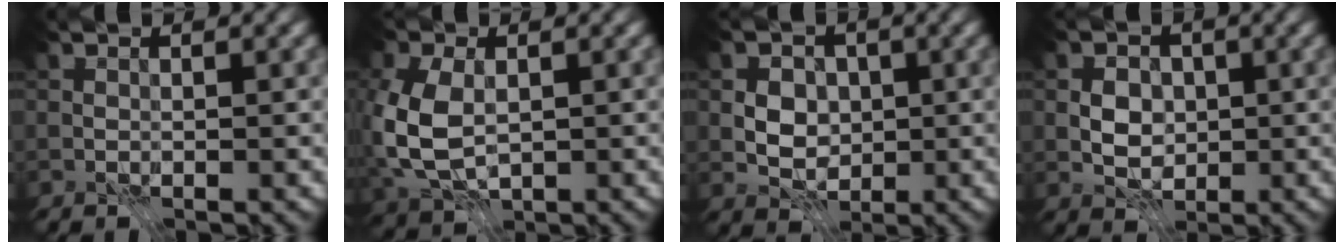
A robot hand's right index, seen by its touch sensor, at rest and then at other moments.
{"total": 7.5, "force": [-0.5, 5.1, 5.5], "torque": [-0.146, -0.003, -0.009]}
{"total": 4.8, "force": [0.2, 4.0, 2.7], "torque": [-0.027, 0.013, -0.006]}
{"total": 3.2, "force": [-0.5, 2.5, 2.0], "torque": [-0.025, 0.000, -0.015]}